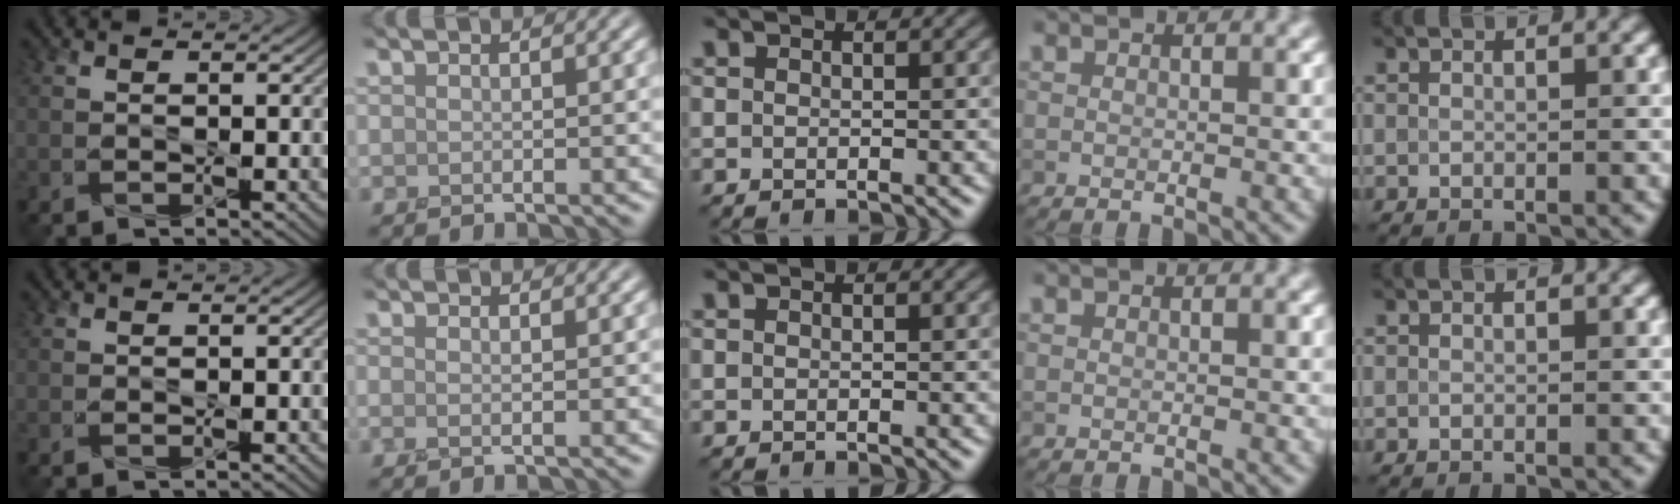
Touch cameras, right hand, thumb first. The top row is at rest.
{"index": {"total": 0.6, "force": [-0.4, 0.1, 0.4], "torque": [-0.008, -0.009, -0.005]}}